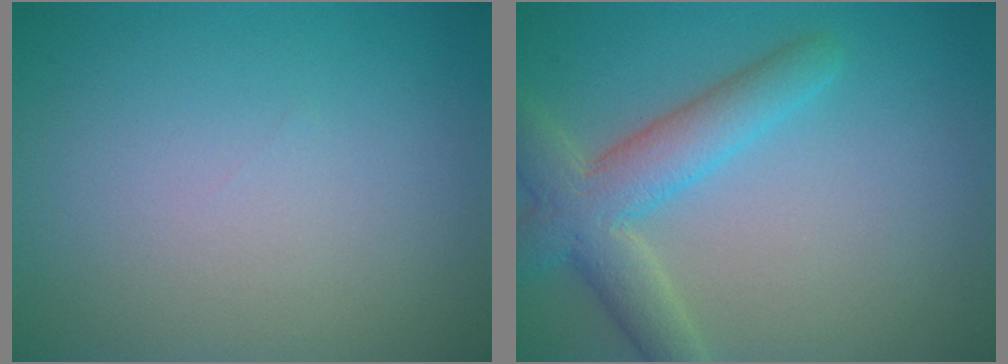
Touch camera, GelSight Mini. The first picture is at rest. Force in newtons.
{"total": 5.2, "press": 5.2, "slide": 0.3}